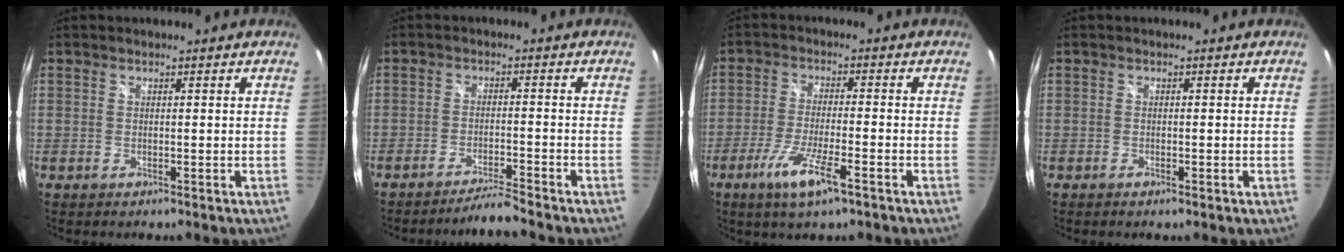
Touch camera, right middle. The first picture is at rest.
{"total": 4.7, "force": [-4.4, -0.8, 1.2], "torque": [-0.042, -0.003, -0.079]}
{"total": 9.8, "force": [-5.7, 1.2, 7.9], "torque": [-0.170, -0.019, -0.106]}
{"total": 0.9, "force": [-0.5, 0.2, 0.7], "torque": [-0.009, 0.000, -0.009]}